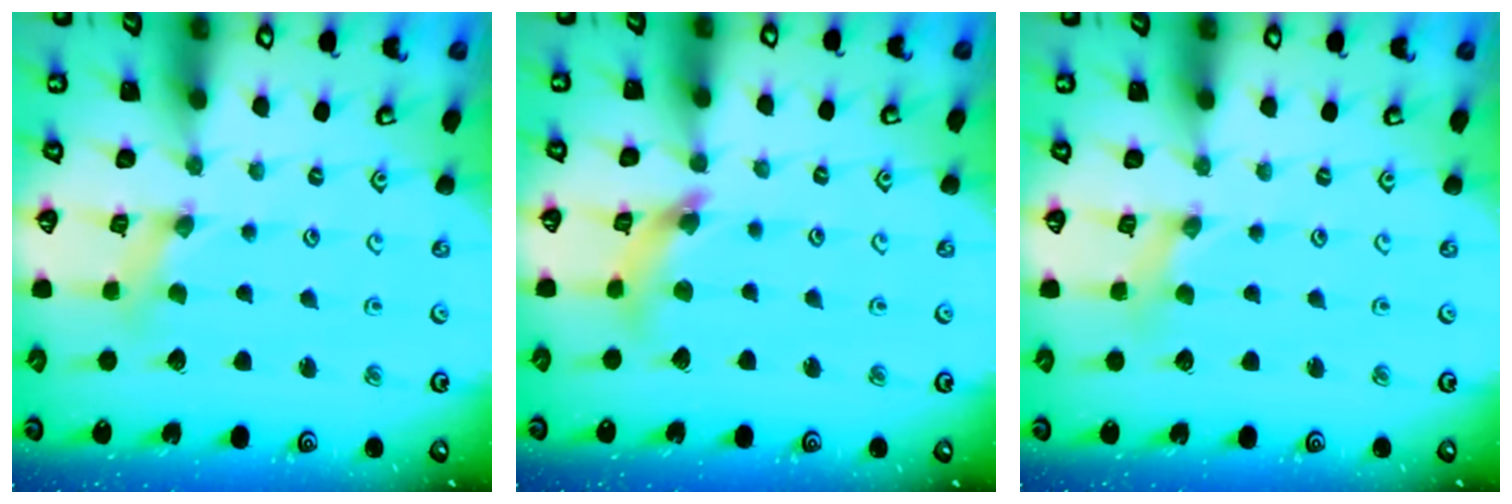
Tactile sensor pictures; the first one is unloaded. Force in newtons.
{"total": 7.7, "press": 7.7, "slide": 0.7}
{"total": 0.0}